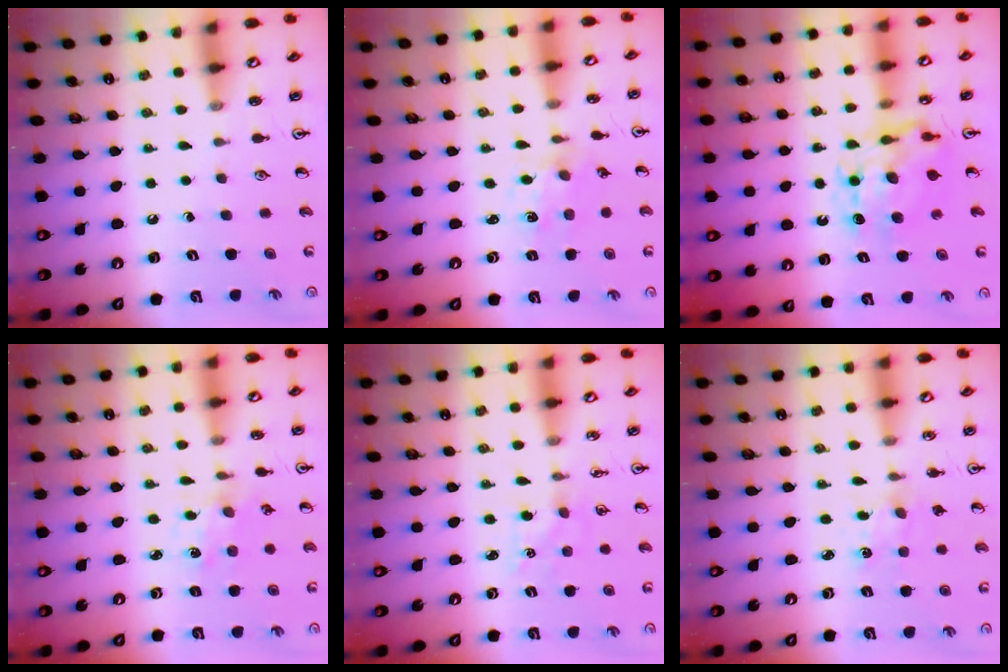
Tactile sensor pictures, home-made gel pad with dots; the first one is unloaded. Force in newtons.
{"total": 2.4, "press": 2.4, "slide": 0.4}
{"total": 8.0, "press": 8.0, "slide": 0.7}
{"total": 1.1, "press": 1.0, "slide": 0.2}
{"total": 3.7, "press": 3.6, "slide": 0.4}
{"total": 2.7, "press": 2.7, "slide": 0.4}